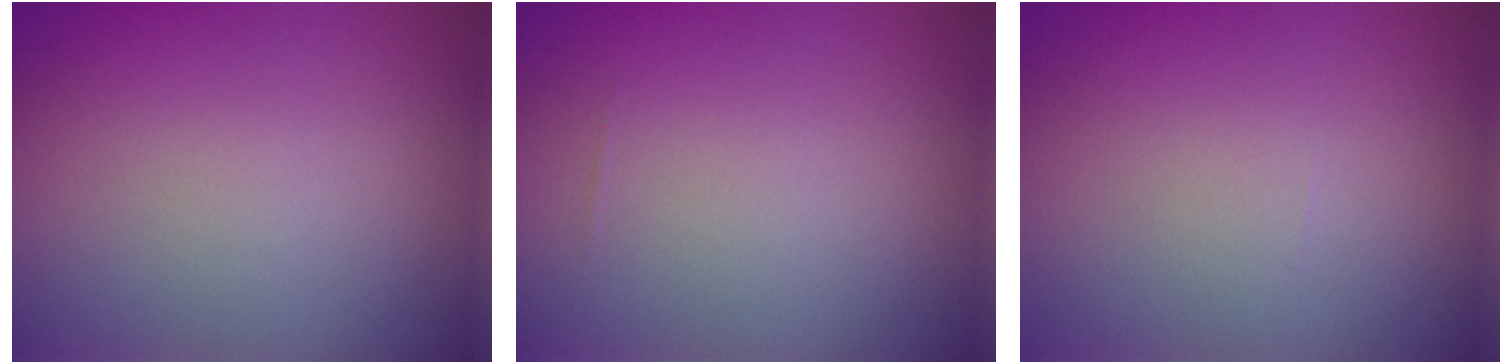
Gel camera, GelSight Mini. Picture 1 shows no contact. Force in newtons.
{"total": 0.0}
{"total": 0.0}